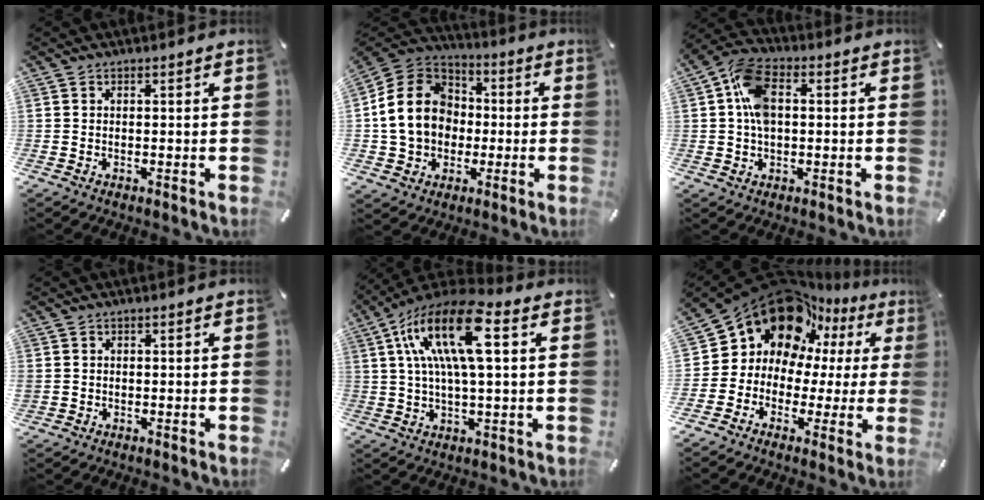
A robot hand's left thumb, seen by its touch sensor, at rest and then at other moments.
{"total": 15.6, "force": [-1.0, 13.7, 7.4], "torque": [-0.163, 0.029, -0.016]}
{"total": 10.5, "force": [1.3, 6.8, 7.9], "torque": [-0.159, 0.011, 0.025]}
{"total": 1.2, "force": [0.1, 1.1, 0.3], "torque": [-0.006, 0.005, 0.000]}
{"total": 18.5, "force": [5.6, 6.6, 16.3], "torque": [-0.335, -0.007, 0.087]}
{"total": 17.2, "force": [10.1, 12.3, 6.5], "torque": [-0.125, -0.082, 0.186]}